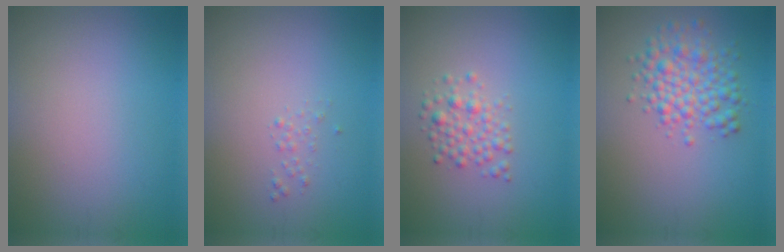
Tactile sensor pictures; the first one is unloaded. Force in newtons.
{"total": 0.6, "press": 0.6, "slide": 0.0}
{"total": 2.2, "press": 2.2, "slide": 0.0}
{"total": 4.1, "press": 4.1, "slide": 0.0}